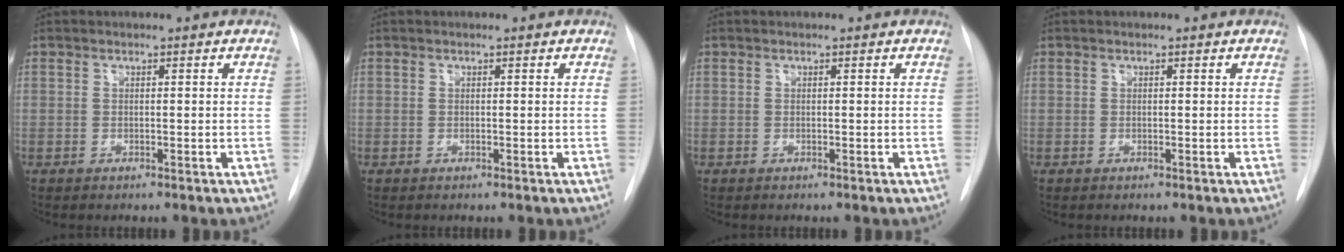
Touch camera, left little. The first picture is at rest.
{"total": 0.0}
{"total": 0.0}
{"total": 0.0}